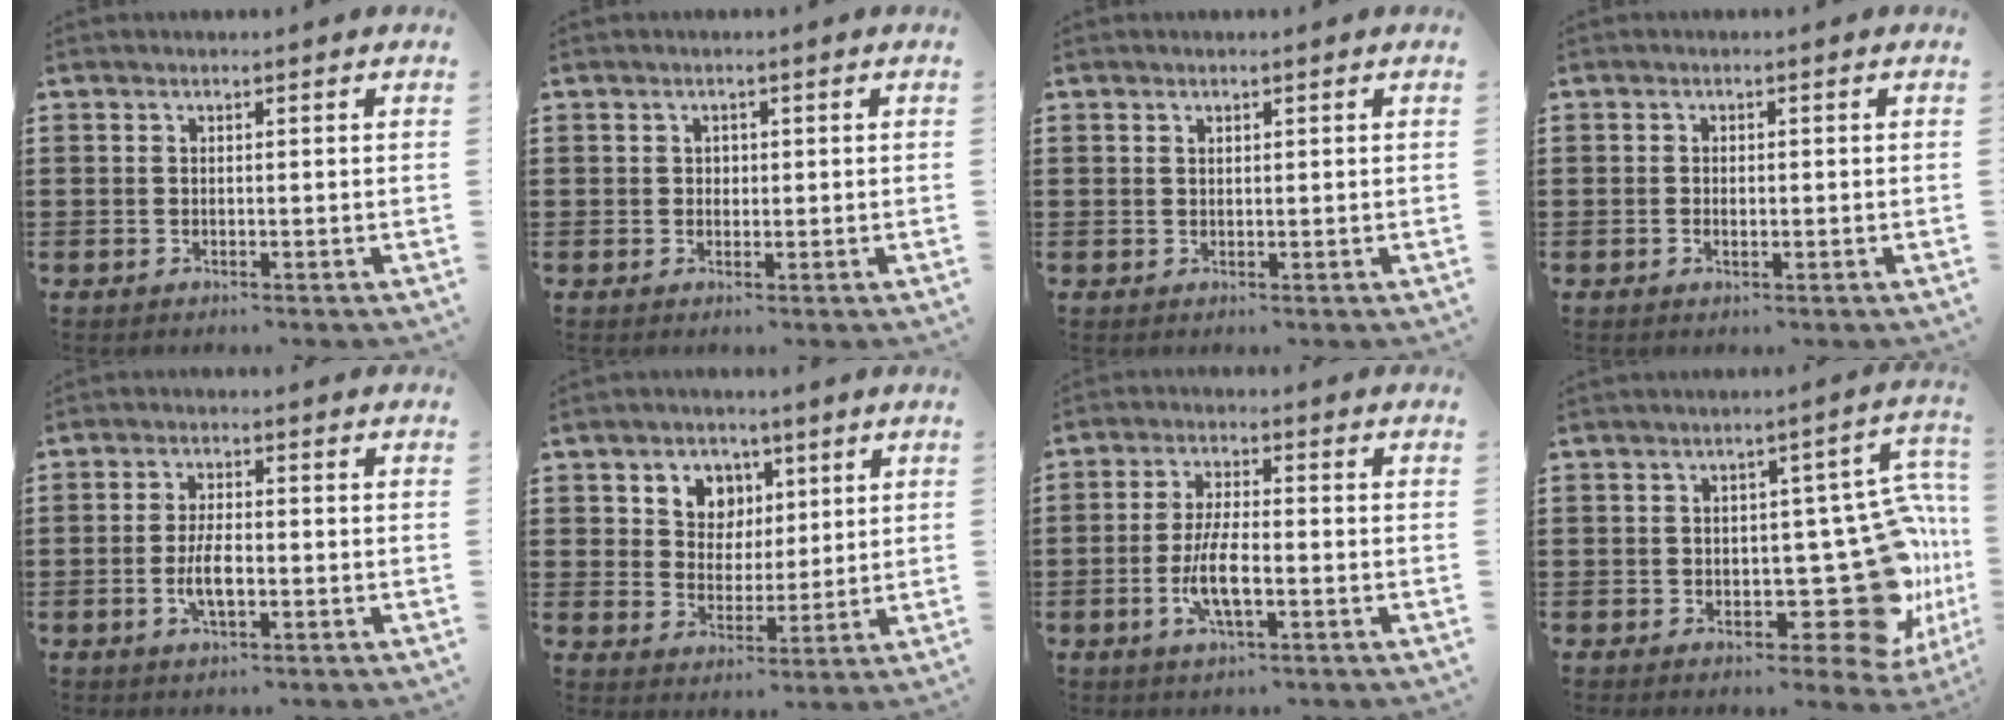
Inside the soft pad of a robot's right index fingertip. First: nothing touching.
{"total": 0.9, "force": [0.2, 0.8, 0.4], "torque": [-0.009, 0.006, 0.005]}
{"total": 0.6, "force": [0.4, 0.4, 0.2], "torque": [-0.005, 0.002, 0.008]}
{"total": 1.2, "force": [-0.2, 0.6, 1.0], "torque": [-0.019, 0.002, -0.005]}
{"total": 4.8, "force": [-1.1, 1.9, 4.3], "torque": [-0.095, -0.001, -0.025]}
{"total": 5.5, "force": [2.6, 4.8, 1.0], "torque": [-0.041, 0.007, 0.043]}
{"total": 6.9, "force": [-2.0, 2.2, 6.3], "torque": [-0.137, -0.009, -0.042]}
{"total": 17.6, "force": [-2.1, 8.7, 15.2], "torque": [-0.175, -0.012, -0.014]}